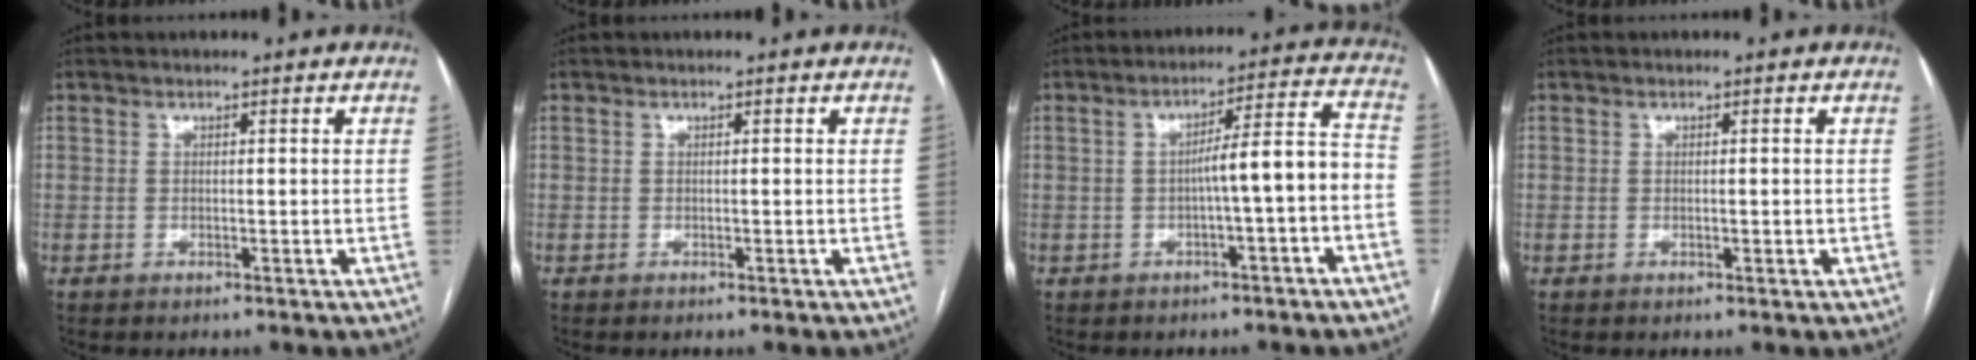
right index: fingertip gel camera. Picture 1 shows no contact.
{"total": 0.0}
{"total": 7.7, "force": [-2.1, 0.3, 7.4], "torque": [-0.099, 0.032, -0.029]}
{"total": 0.6, "force": [-0.1, 0.3, 0.5], "torque": [-0.009, -0.001, -0.001]}